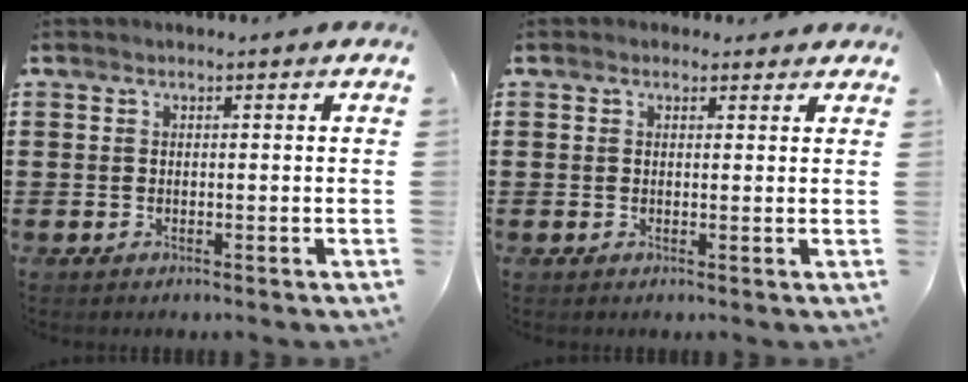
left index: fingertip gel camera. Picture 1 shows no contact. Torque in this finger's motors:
{"motor_torque": [2.14, 0.00, -0.02, 0.00]}